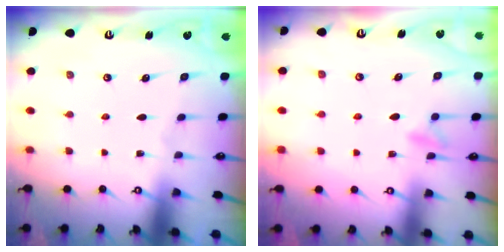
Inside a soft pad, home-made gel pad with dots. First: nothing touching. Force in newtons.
{"total": 7.0, "press": 7.0, "slide": 1.0}